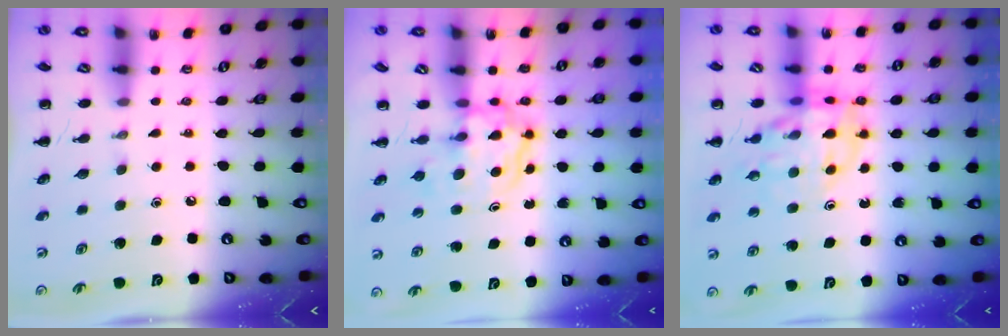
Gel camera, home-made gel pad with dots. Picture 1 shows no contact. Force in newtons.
{"total": 3.8, "press": 3.8, "slide": 0.5}
{"total": 12.8, "press": 12.4, "slide": 3.1}